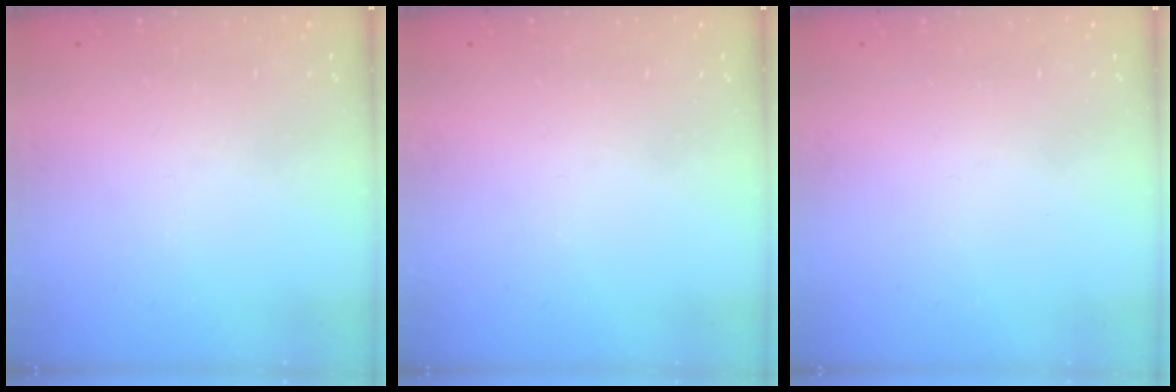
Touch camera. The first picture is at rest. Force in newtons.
{"total": 0.0}
{"total": 1.6, "press": 1.6, "slide": 0.1}